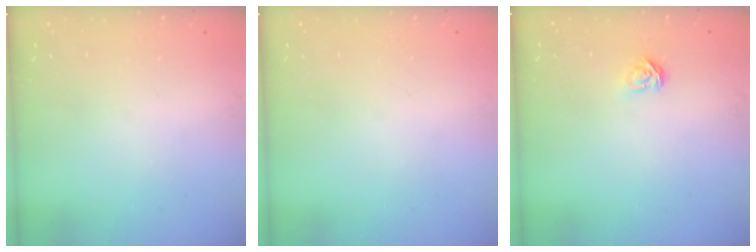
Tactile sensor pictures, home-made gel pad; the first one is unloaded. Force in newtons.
{"total": 0.0}
{"total": 3.5, "press": 3.5, "slide": 0.5}